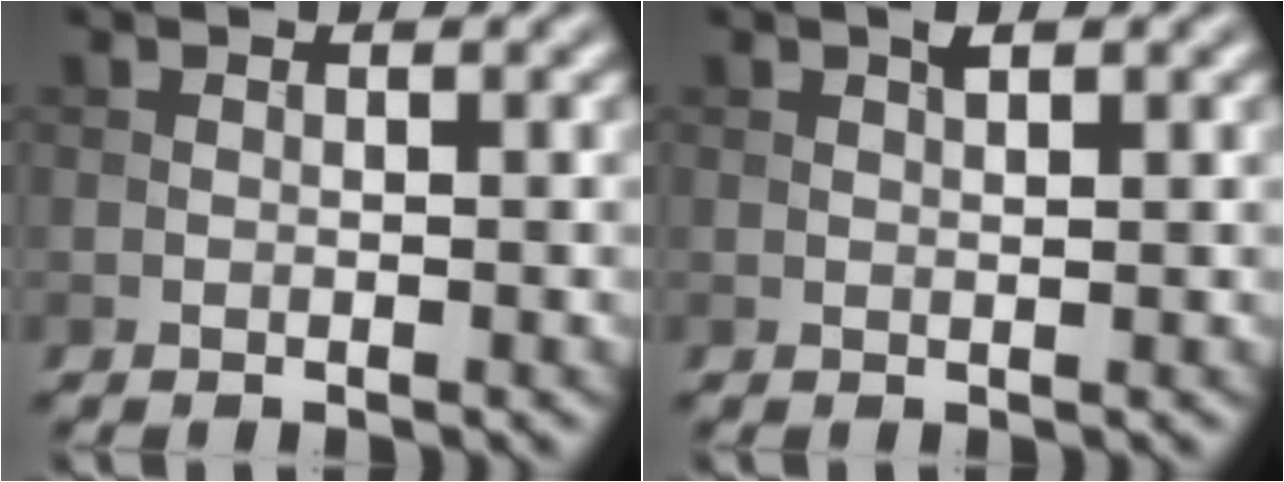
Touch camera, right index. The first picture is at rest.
{"total": 1.1, "force": [0.6, 0.2, 0.9], "torque": [-0.017, 0.001, 0.011]}